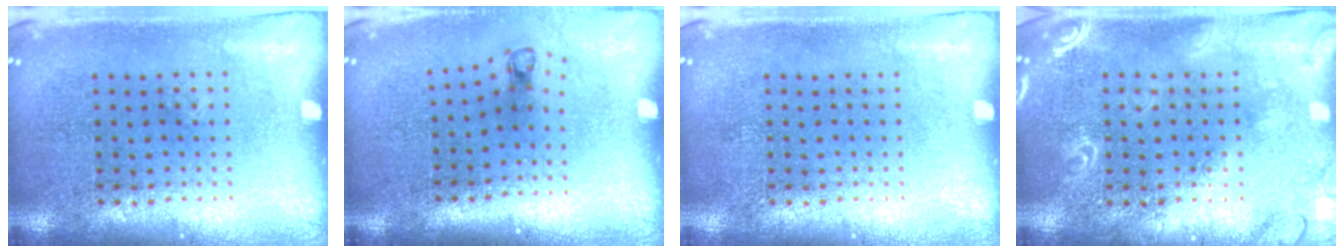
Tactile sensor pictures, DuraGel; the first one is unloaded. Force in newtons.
{"total": 0.8, "press": 0.4, "slide": 0.7}
{"total": 0.0}
{"total": 1.8, "press": 1.7, "slide": 0.2}